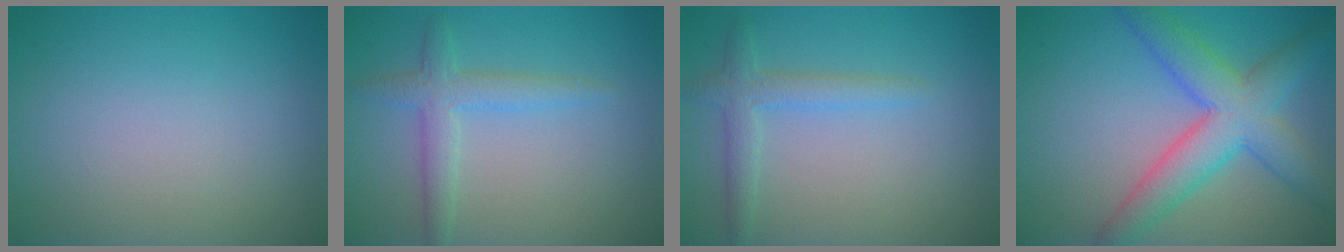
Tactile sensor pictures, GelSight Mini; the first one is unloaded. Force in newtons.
{"total": 2.8, "press": 2.8, "slide": 0.1}
{"total": 2.4, "press": 2.4, "slide": 0.1}
{"total": 6.8, "press": 6.8, "slide": 0.4}